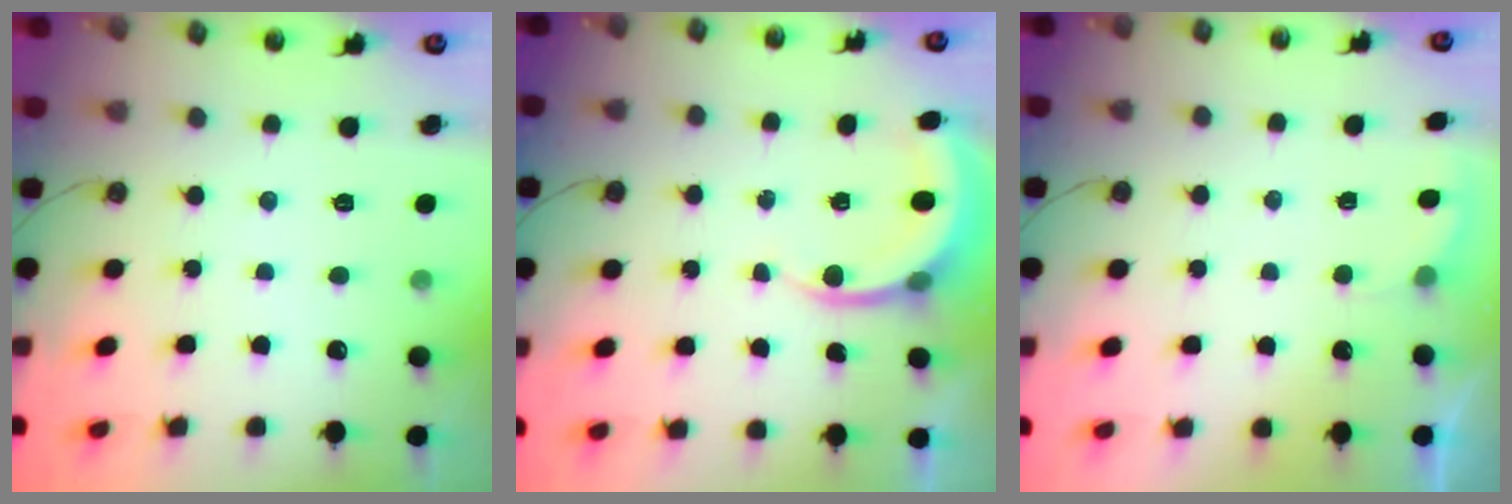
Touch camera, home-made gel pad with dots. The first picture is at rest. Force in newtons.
{"total": 6.2, "press": 6.2, "slide": 0.4}
{"total": 1.8, "press": 1.7, "slide": 0.8}